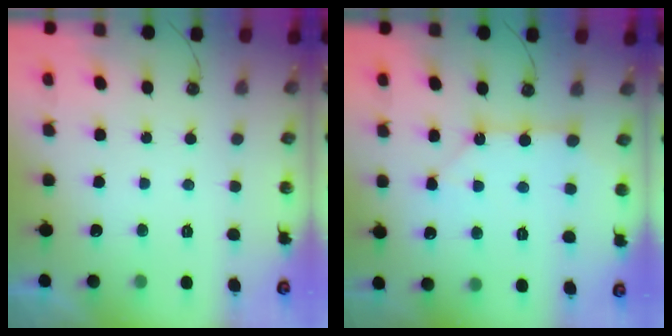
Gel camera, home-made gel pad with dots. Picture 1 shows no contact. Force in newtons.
{"total": 5.2, "press": 5.2, "slide": 0.5}